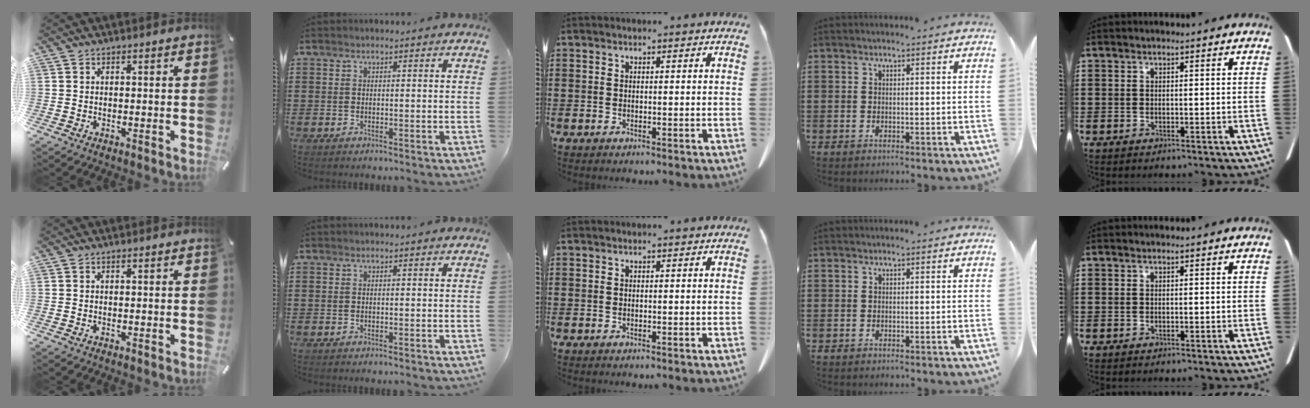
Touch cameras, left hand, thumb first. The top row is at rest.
{}